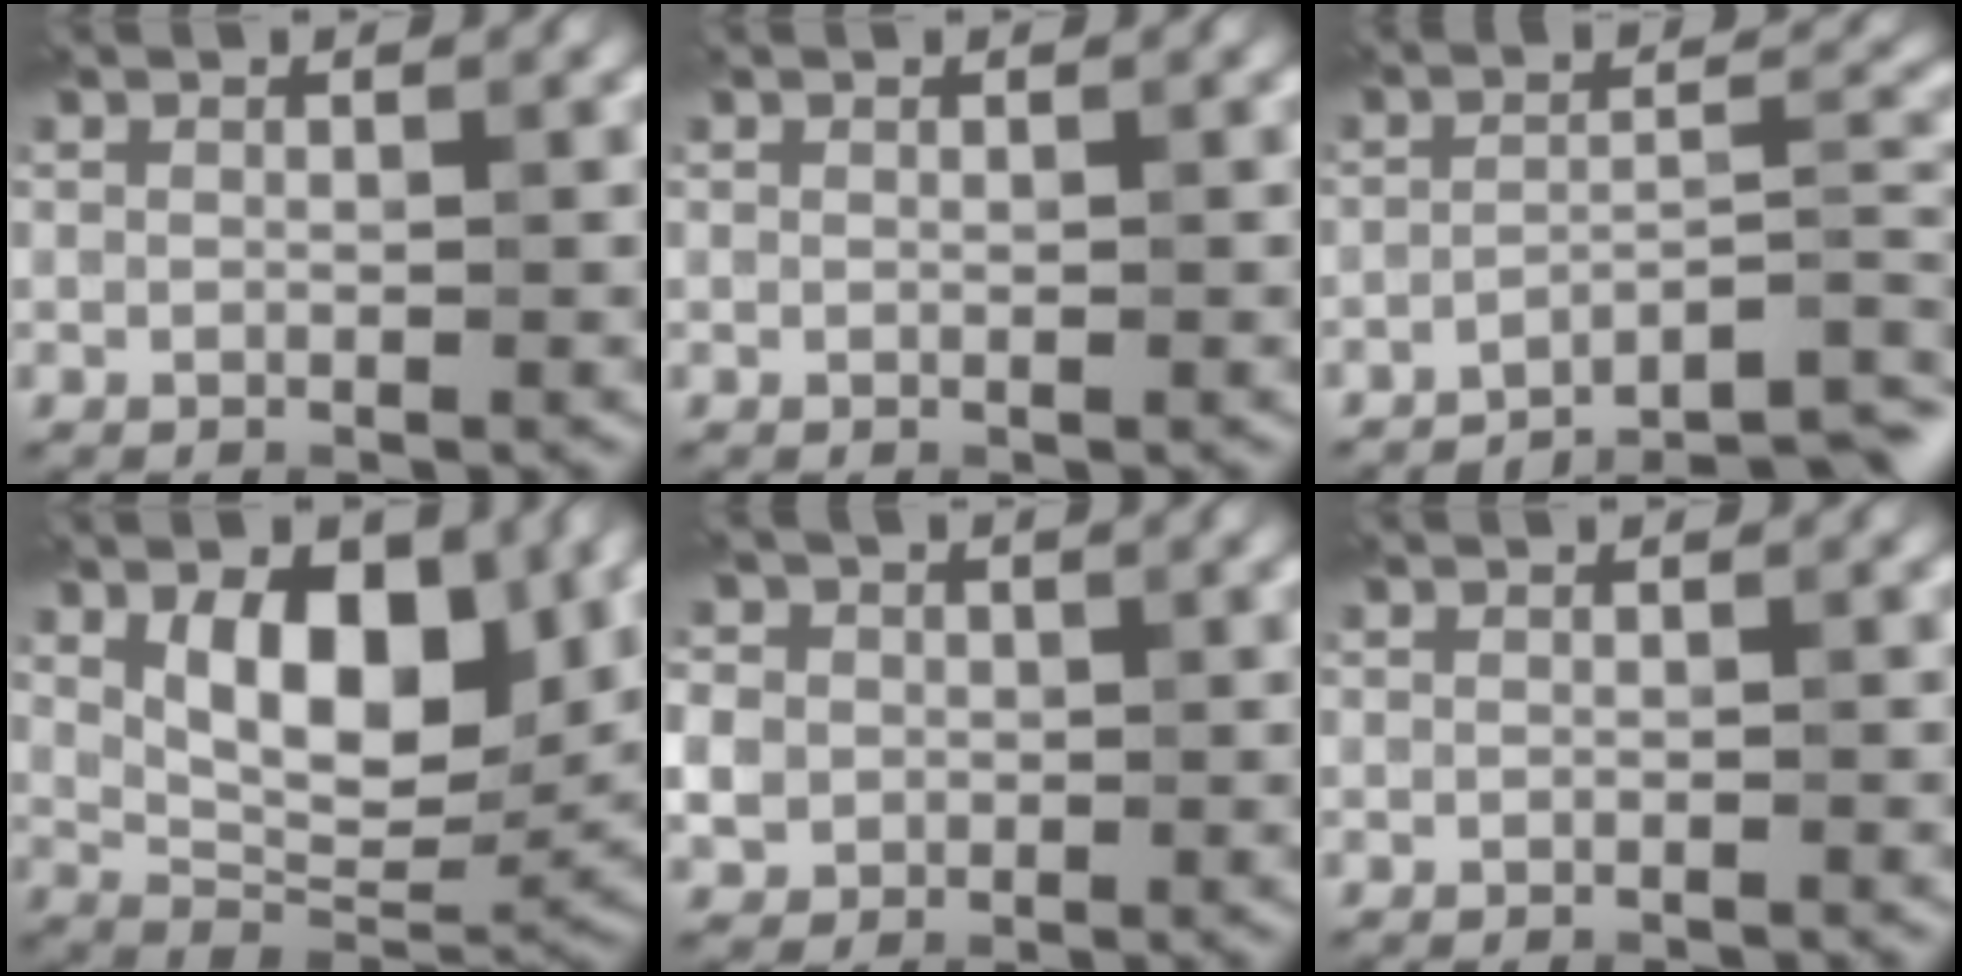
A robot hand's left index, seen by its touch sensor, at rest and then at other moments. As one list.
[{"total": 0.0}, {"total": 7.7, "force": [-6.4, 1.3, 4.1], "torque": [-0.057, 0.005, -0.096]}, {"total": 8.7, "force": [2.9, 4.4, 6.9], "torque": [-0.111, -0.009, 0.049]}, {"total": 4.8, "force": [0.1, 4.3, 2.0], "torque": [-0.054, 0.022, -0.010]}, {"total": 0.7, "force": [-0.6, 0.1, 0.3], "torque": [-0.002, 0.005, -0.015]}]